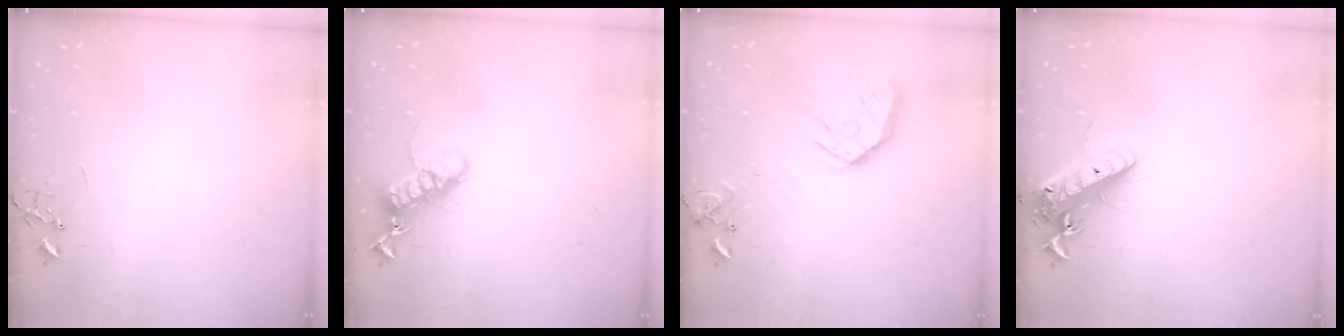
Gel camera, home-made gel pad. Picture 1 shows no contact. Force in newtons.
{"total": 13.8, "press": 13.8, "slide": 0.7}
{"total": 15.8, "press": 15.5, "slide": 2.5}
{"total": 15.0, "press": 14.7, "slide": 3.1}